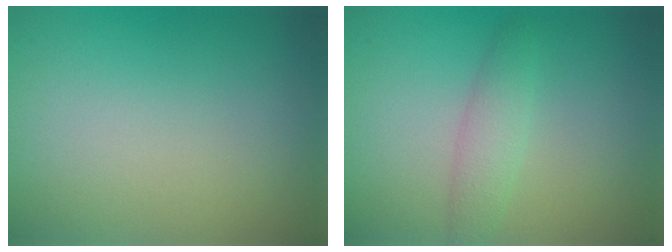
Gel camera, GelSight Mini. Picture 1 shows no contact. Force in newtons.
{"total": 2.2, "press": 2.2, "slide": 0.0}